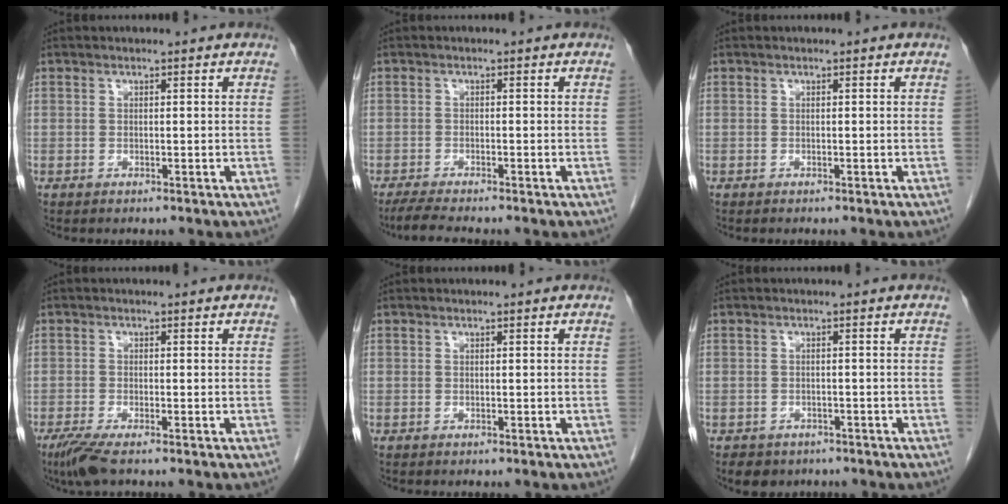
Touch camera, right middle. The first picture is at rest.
{"total": 3.7, "force": [-3.2, 0.0, 1.9], "torque": [-0.039, -0.013, -0.056]}
{"total": 0.0}
{"total": 3.5, "force": [-2.4, 0.4, 2.5], "torque": [-0.053, -0.011, -0.049]}
{"total": 0.0}
{"total": 3.8, "force": [-2.8, 2.4, 0.7], "torque": [-0.015, 0.003, -0.036]}